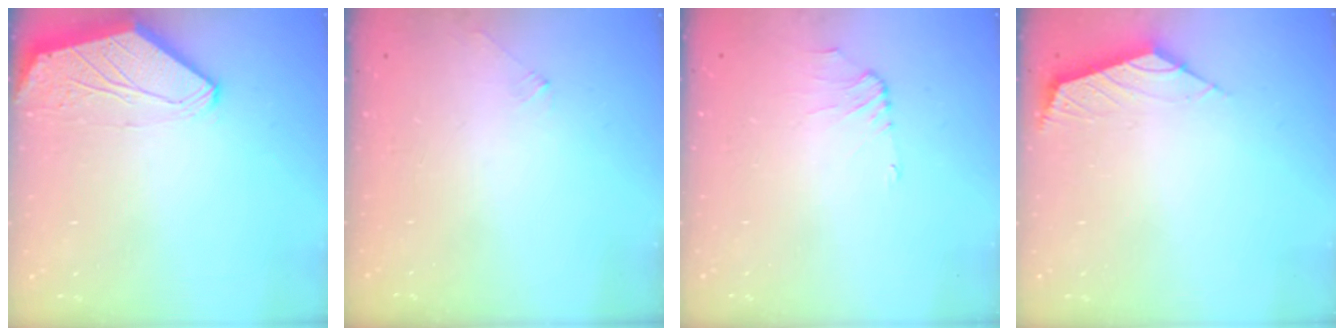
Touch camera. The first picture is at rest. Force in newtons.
{"total": 2.3, "press": 2.3, "slide": 0.5}
{"total": 0.5, "press": 0.3, "slide": 0.4}
{"total": 2.6, "press": 2.5, "slide": 0.6}